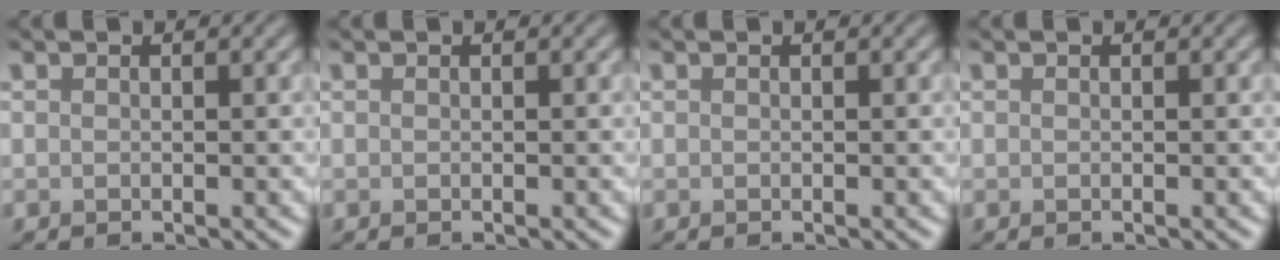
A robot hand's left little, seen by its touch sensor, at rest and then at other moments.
{"total": 0.0}
{"total": 0.0}
{"total": 0.0}